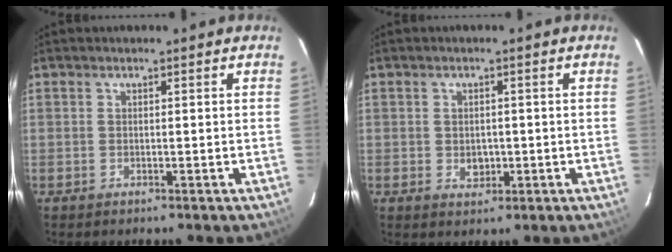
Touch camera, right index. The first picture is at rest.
{"total": 2.9, "force": [-0.5, 2.4, 1.6], "torque": [-0.026, 0.002, -0.003]}